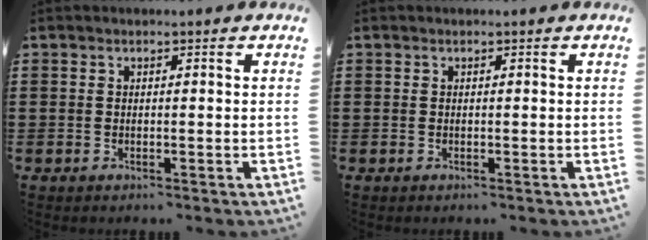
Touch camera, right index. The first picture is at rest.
{"total": 0.0}